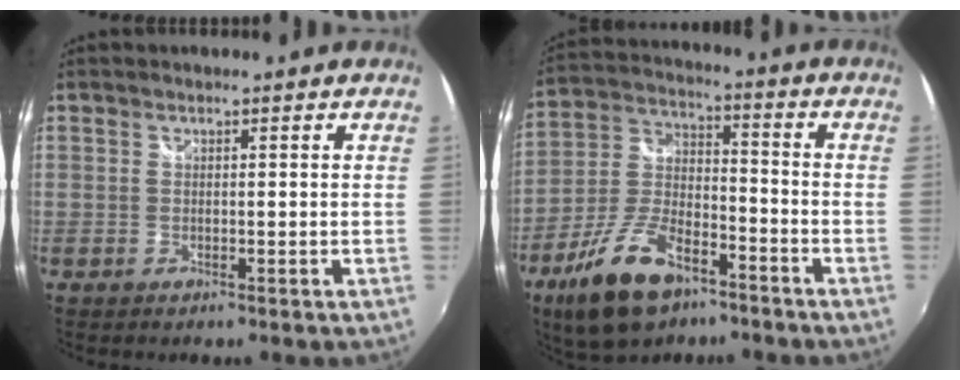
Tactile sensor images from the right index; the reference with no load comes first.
{"total": 16.1, "force": [-10.0, 7.5, 10.3], "torque": [-0.220, -0.010, -0.178]}